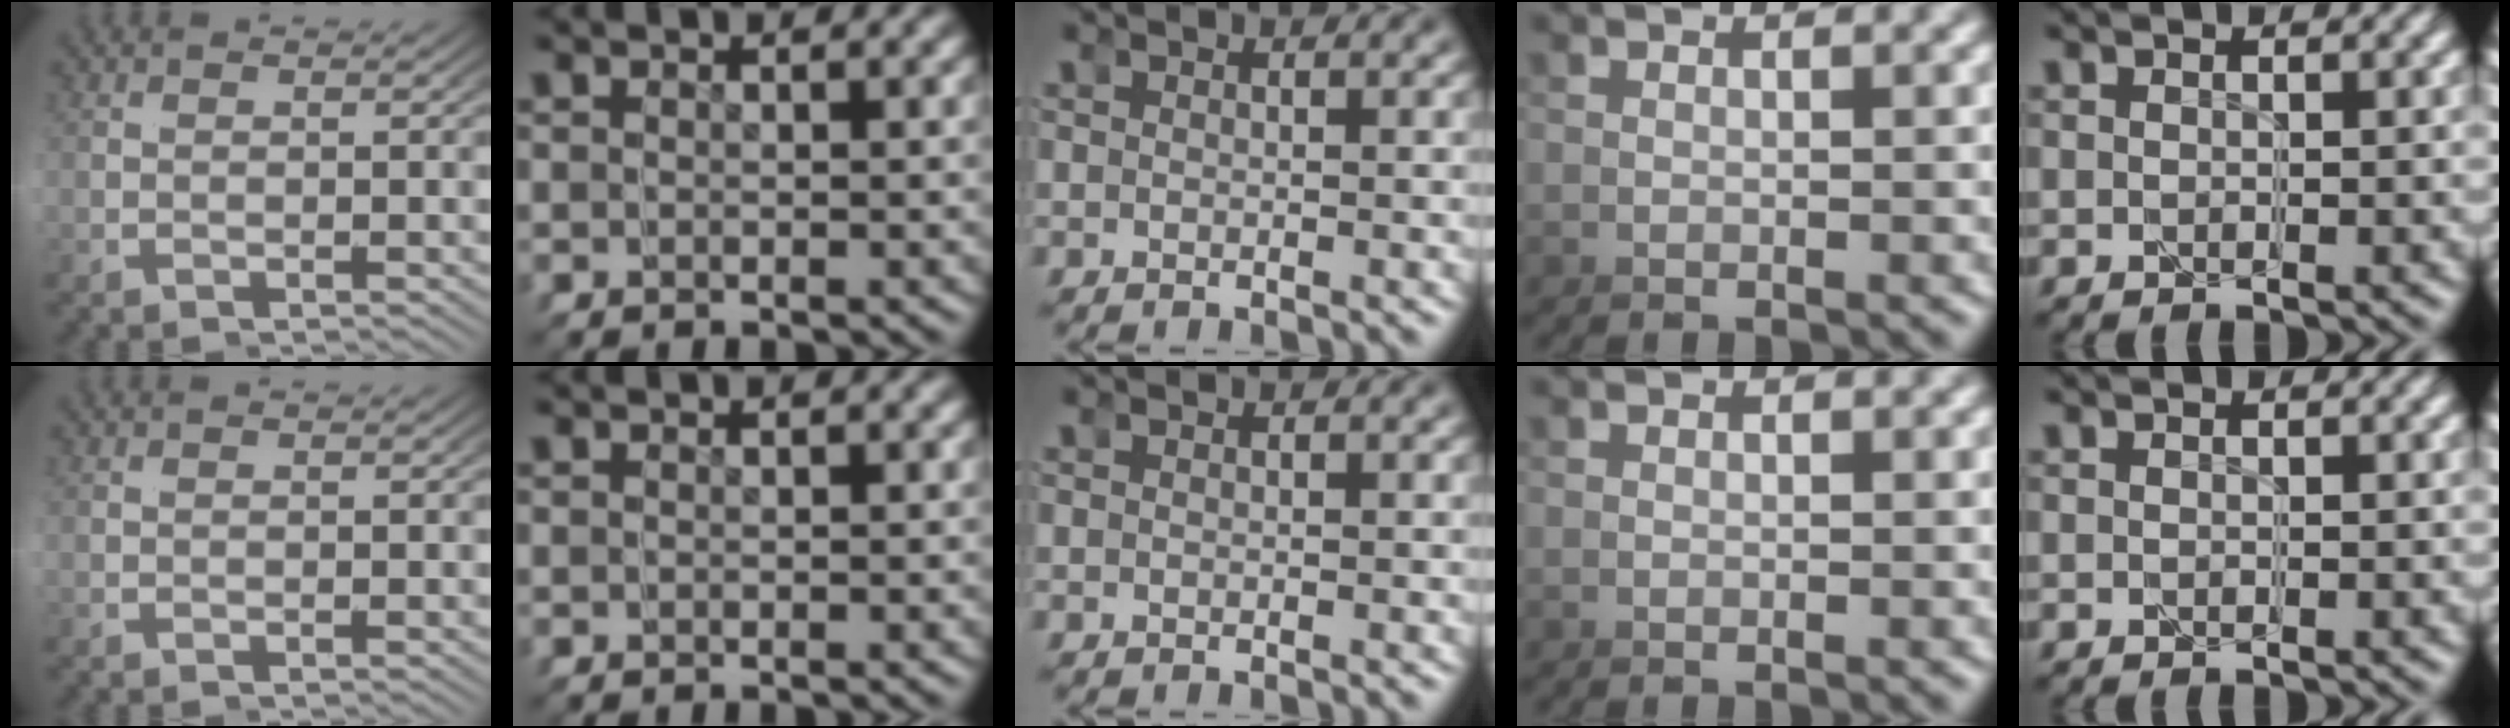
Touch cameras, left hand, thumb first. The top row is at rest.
{}